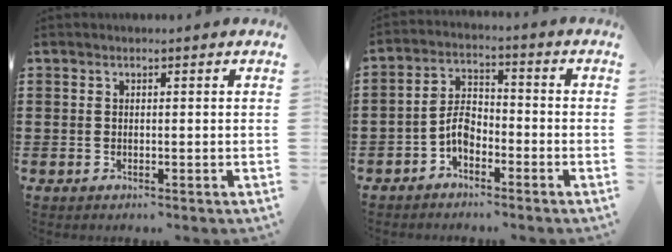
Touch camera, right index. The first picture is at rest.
{"total": 4.6, "force": [-2.4, 2.7, 2.9], "torque": [-0.067, 0.007, -0.050]}